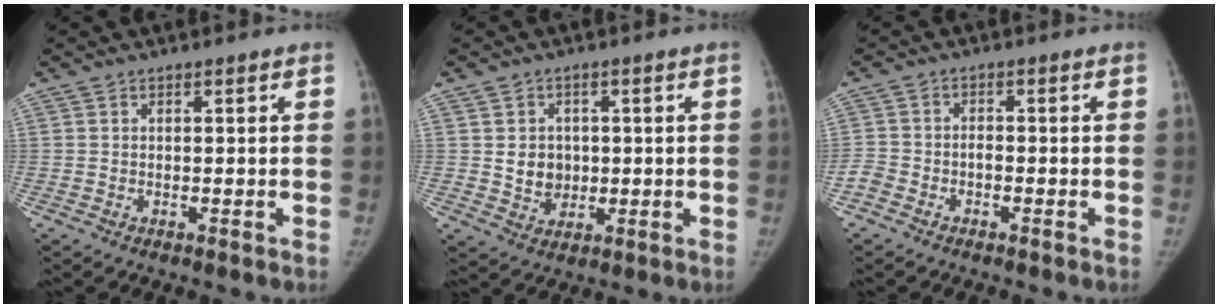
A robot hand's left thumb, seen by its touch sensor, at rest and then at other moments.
{"total": 5.4, "force": [0.4, 4.8, 2.4], "torque": [-0.010, -0.002, 0.014]}
{"total": 3.2, "force": [-2.0, 1.9, 1.5], "torque": [-0.031, 0.019, -0.039]}